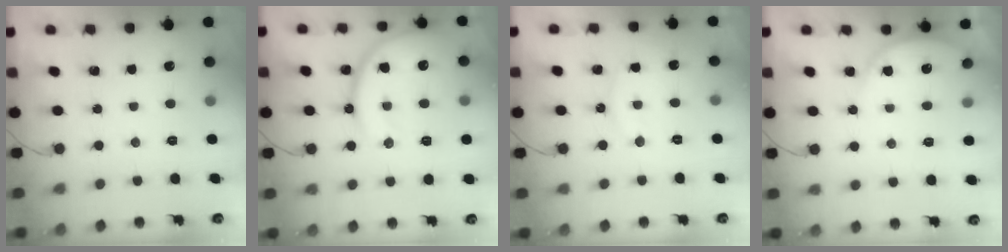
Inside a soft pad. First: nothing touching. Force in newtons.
{"total": 16.2, "press": 16.2, "slide": 1.1}
{"total": 7.7, "press": 7.7, "slide": 0.2}
{"total": 5.4, "press": 5.4, "slide": 0.6}